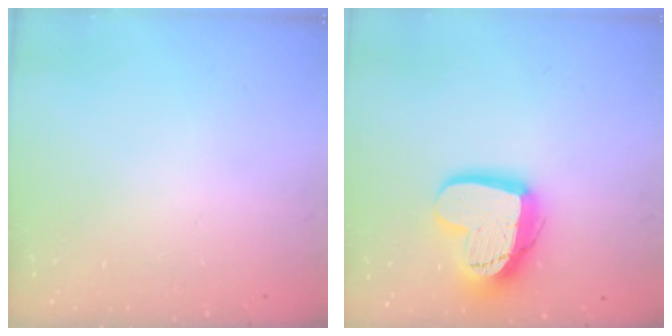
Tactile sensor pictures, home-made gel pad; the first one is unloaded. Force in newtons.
{"total": 19.0, "press": 18.9, "slide": 1.6}